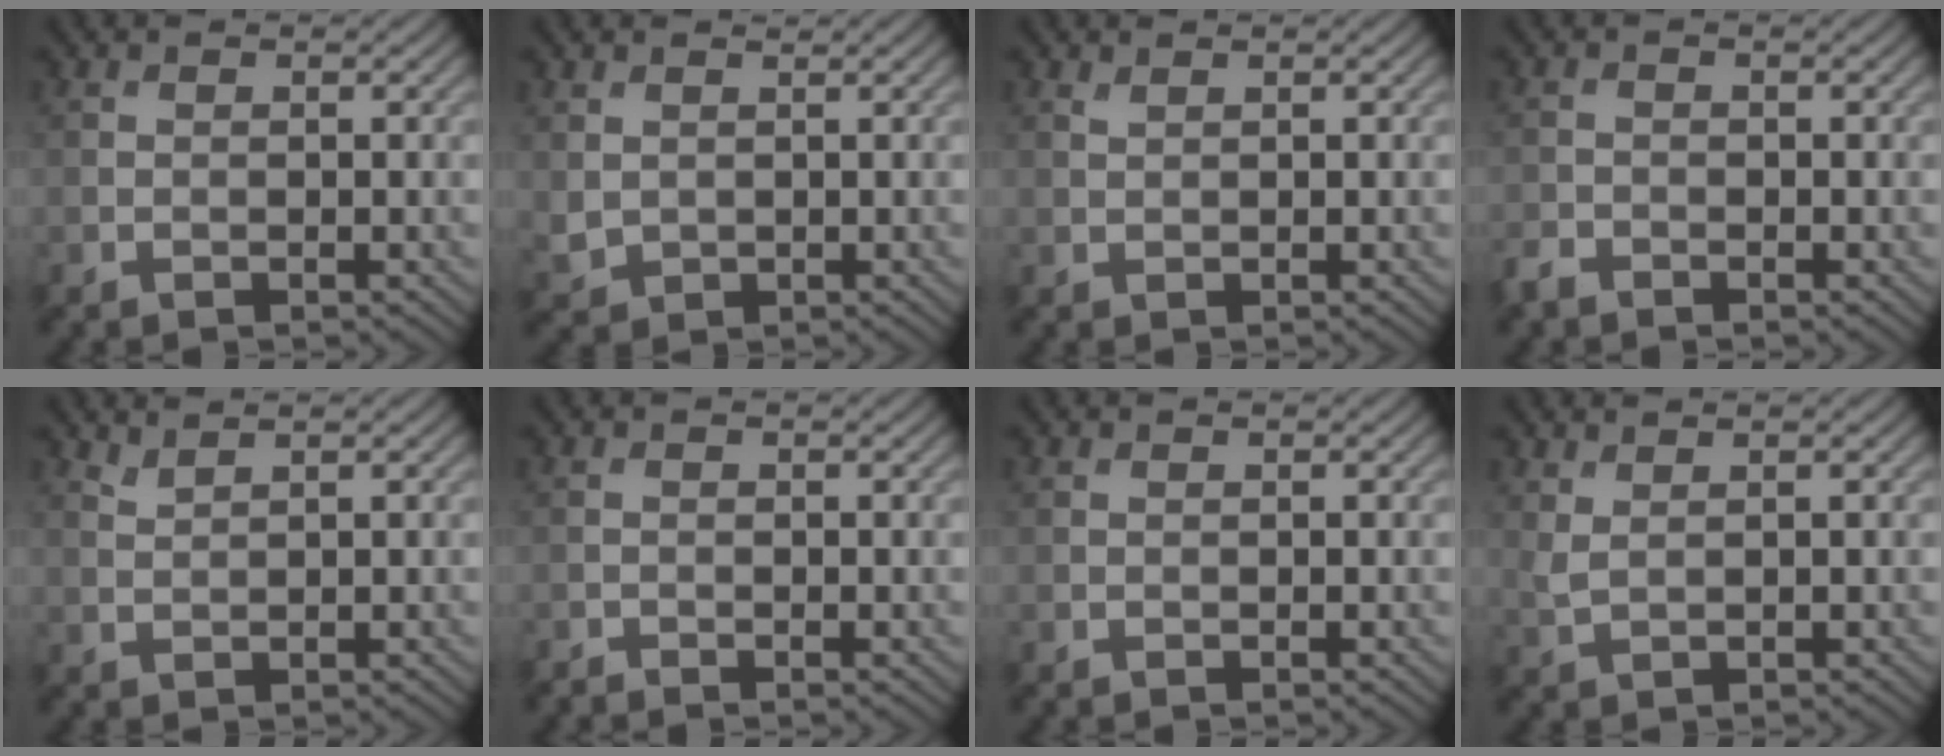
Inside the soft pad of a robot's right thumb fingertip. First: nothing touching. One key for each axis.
{"total": 2.0, "fx": 1.0, "fy": 1.5, "fz": 0.8, "tx": -0.026, "ty": -0.003, "tz": 0.024}
{"total": 0.6, "fx": 0.6, "fy": 0.1, "fz": 0.3, "tx": -0.008, "ty": 0.001, "tz": 0.014}
{"total": 1.7, "fx": -1.4, "fy": 0.7, "fz": 0.5, "tx": -0.013, "ty": -0.004, "tz": -0.036}
{"total": 1.4, "fx": 1.3, "fy": 0.1, "fz": 0.5, "tx": -0.015, "ty": 0.004, "tz": 0.030}
{"total": 0.6, "fx": -0.6, "fy": 0.0, "fz": 0.0, "tx": 0.002, "ty": -0.001, "tz": -0.014}
{"total": 0.0}
{"total": 1.6, "fx": 1.0, "fy": 0.4, "fz": 1.1, "tx": -0.033, "ty": 0.000, "tz": 0.025}